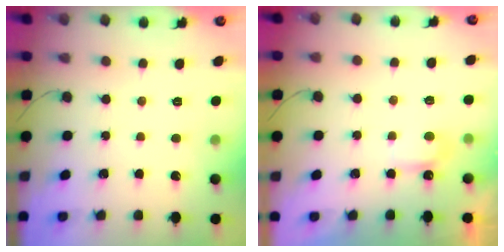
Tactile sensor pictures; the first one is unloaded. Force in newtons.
{"total": 3.7, "press": 3.5, "slide": 1.1}